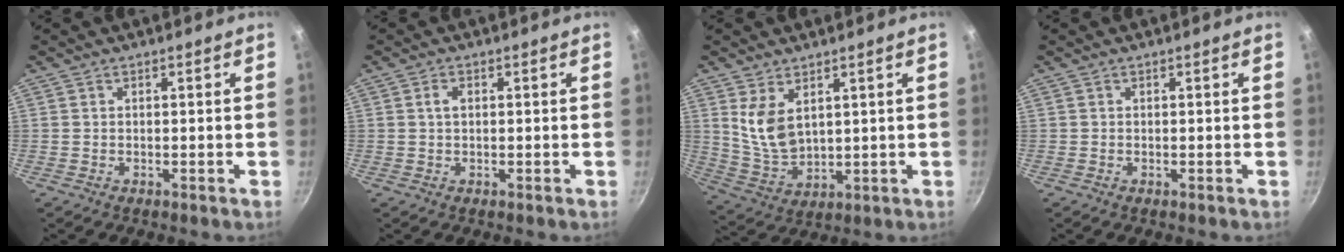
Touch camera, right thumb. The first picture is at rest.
{"total": 1.6, "force": [0.3, 0.9, 1.2], "torque": [-0.023, 0.001, 0.004]}
{"total": 8.4, "force": [3.2, 4.8, 6.0], "torque": [-0.105, -0.022, 0.081]}
{"total": 0.0}